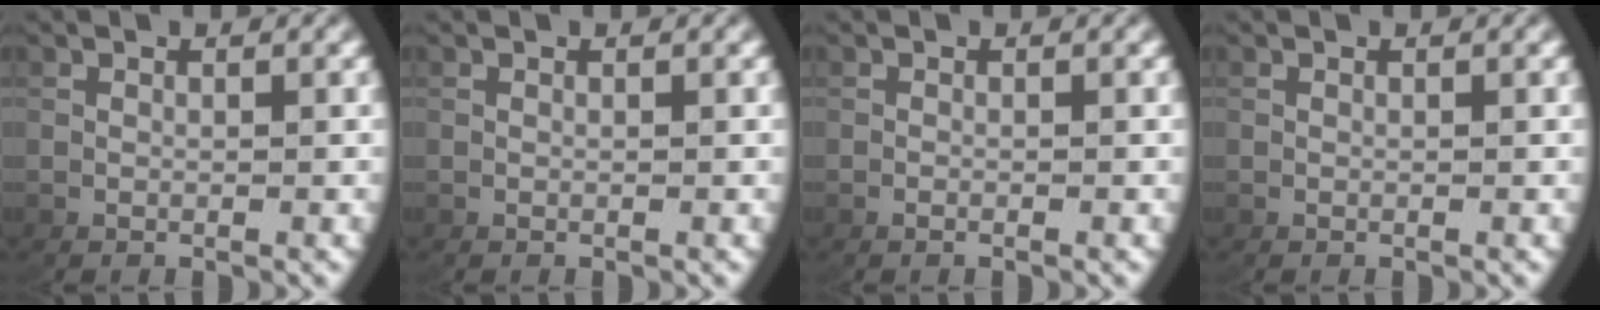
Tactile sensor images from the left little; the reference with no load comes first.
{"total": 0.0}
{"total": 0.6, "force": [-0.5, 0.1, 0.3], "torque": [-0.011, 0.002, -0.010]}
{"total": 0.0}